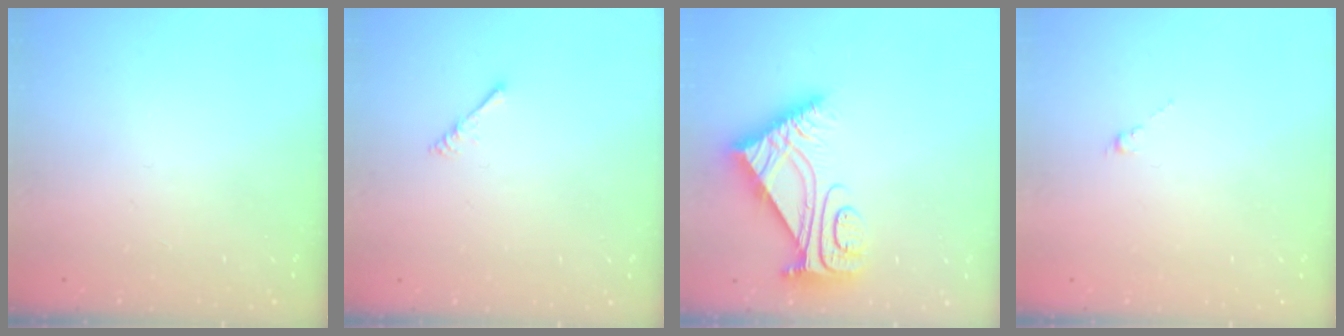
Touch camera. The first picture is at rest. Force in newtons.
{"total": 1.6, "press": 1.6, "slide": 0.4}
{"total": 8.2, "press": 8.1, "slide": 0.7}
{"total": 0.0}